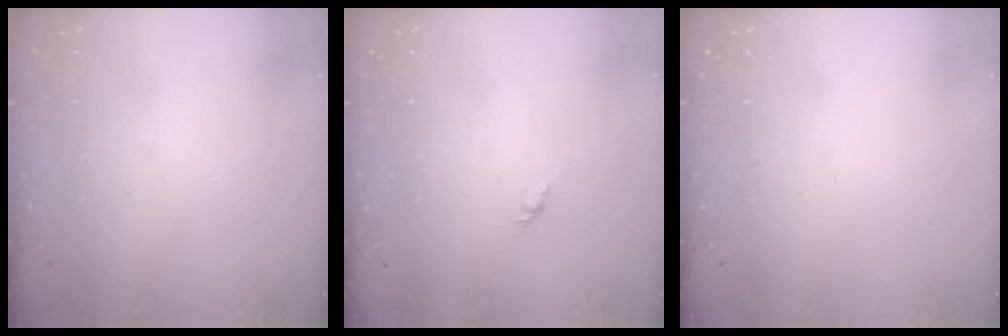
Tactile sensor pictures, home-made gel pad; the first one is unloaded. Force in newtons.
{"total": 1.6, "press": 1.5, "slide": 0.7}
{"total": 0.0}